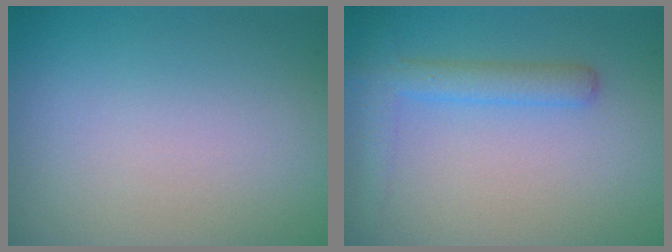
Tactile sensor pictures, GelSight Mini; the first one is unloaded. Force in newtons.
{"total": 2.9, "press": 2.9, "slide": 0.1}